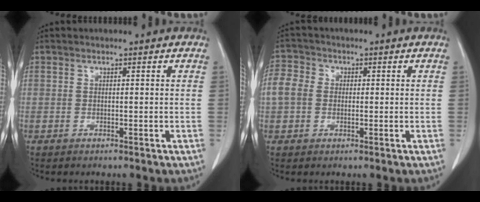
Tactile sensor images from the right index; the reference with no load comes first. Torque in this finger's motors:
{"motor_torque": [0.70, -0.04, 0.46, 0.08]}